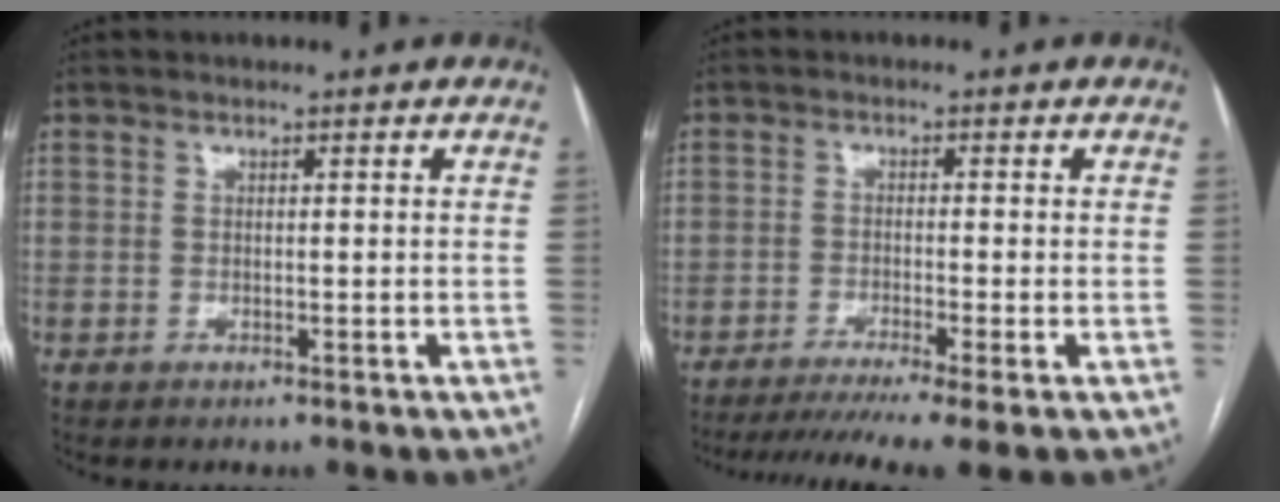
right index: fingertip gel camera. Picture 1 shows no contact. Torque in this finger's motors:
{"motor_torque": [0.89, -0.66, 0.42, 0.10]}